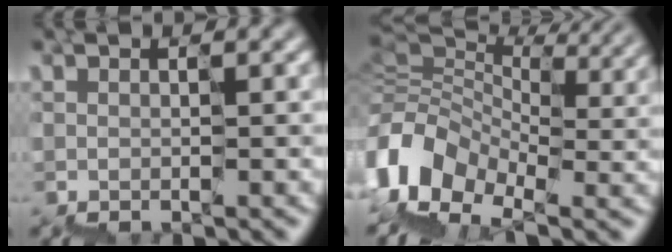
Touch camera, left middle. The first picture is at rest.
{"total": 7.5, "force": [-2.5, 6.3, 3.2], "torque": [-0.090, 0.004, -0.050]}